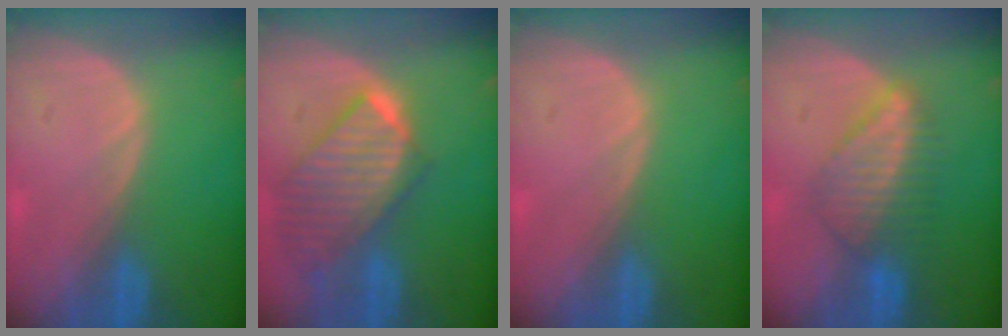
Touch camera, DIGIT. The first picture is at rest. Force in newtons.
{"total": 9.9, "press": 8.6, "slide": 4.8}
{"total": 0.0}
{"total": 6.4, "press": 6.4, "slide": 0.1}